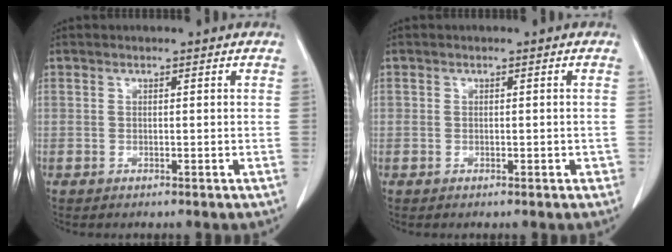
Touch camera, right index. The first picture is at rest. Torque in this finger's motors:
{"motor_torque": [-0.21, 0.38, 0.03, 0.01]}